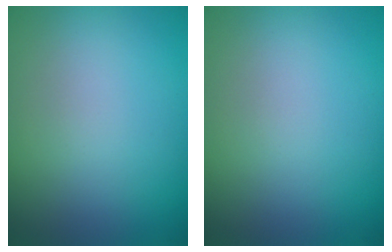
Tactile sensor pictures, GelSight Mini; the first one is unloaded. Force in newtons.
{"total": 0.0}